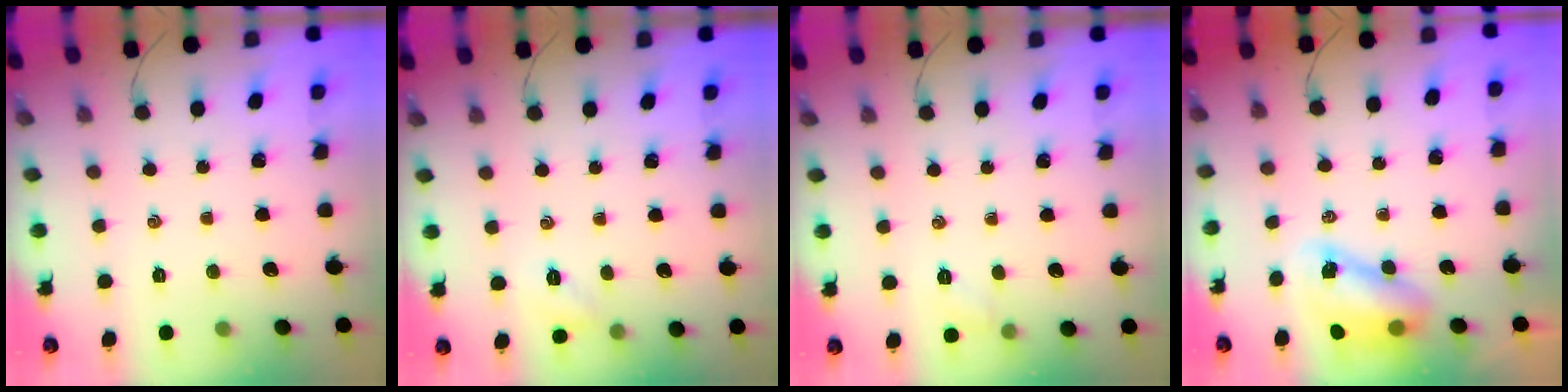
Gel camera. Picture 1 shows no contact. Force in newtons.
{"total": 2.9, "press": 2.8, "slide": 0.5}
{"total": 4.7, "press": 4.6, "slide": 1.0}
{"total": 8.2, "press": 8.0, "slide": 1.8}